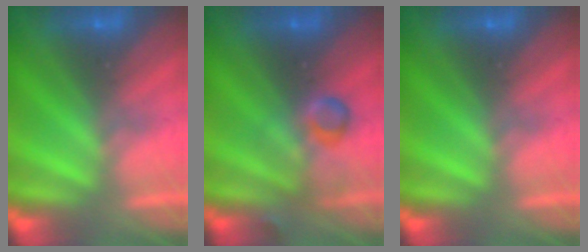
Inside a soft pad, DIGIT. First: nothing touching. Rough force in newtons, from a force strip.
{"total": 2.8}
{"total": 0.0}